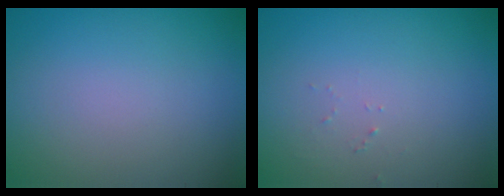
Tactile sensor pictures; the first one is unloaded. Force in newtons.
{"total": 0.7, "press": 0.7, "slide": 0.1}